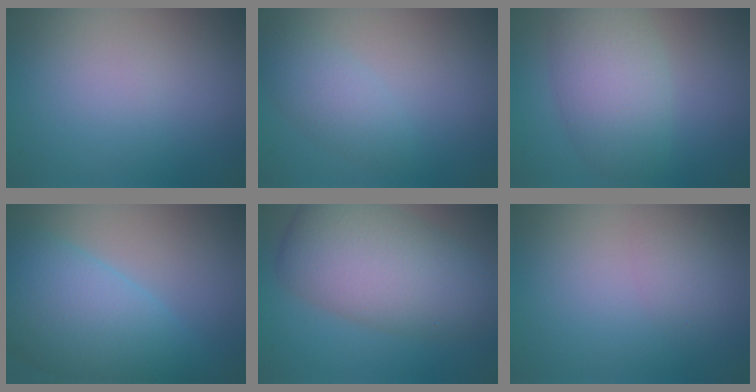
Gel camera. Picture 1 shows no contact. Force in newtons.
{"total": 2.5, "press": 2.5, "slide": 0.1}
{"total": 5.4, "press": 5.4, "slide": 0.2}
{"total": 9.7, "press": 9.7, "slide": 0.3}
{"total": 8.3, "press": 8.3, "slide": 0.3}
{"total": 1.8, "press": 1.8, "slide": 0.1}